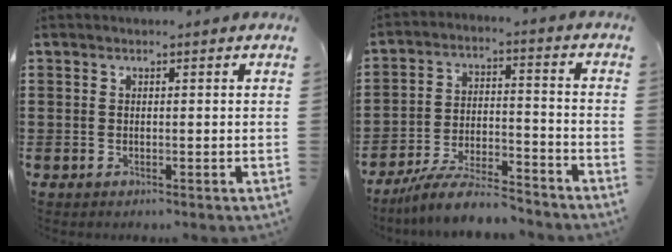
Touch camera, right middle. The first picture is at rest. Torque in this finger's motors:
{"motor_torque": [1.94, -0.20, 0.48, 0.18]}